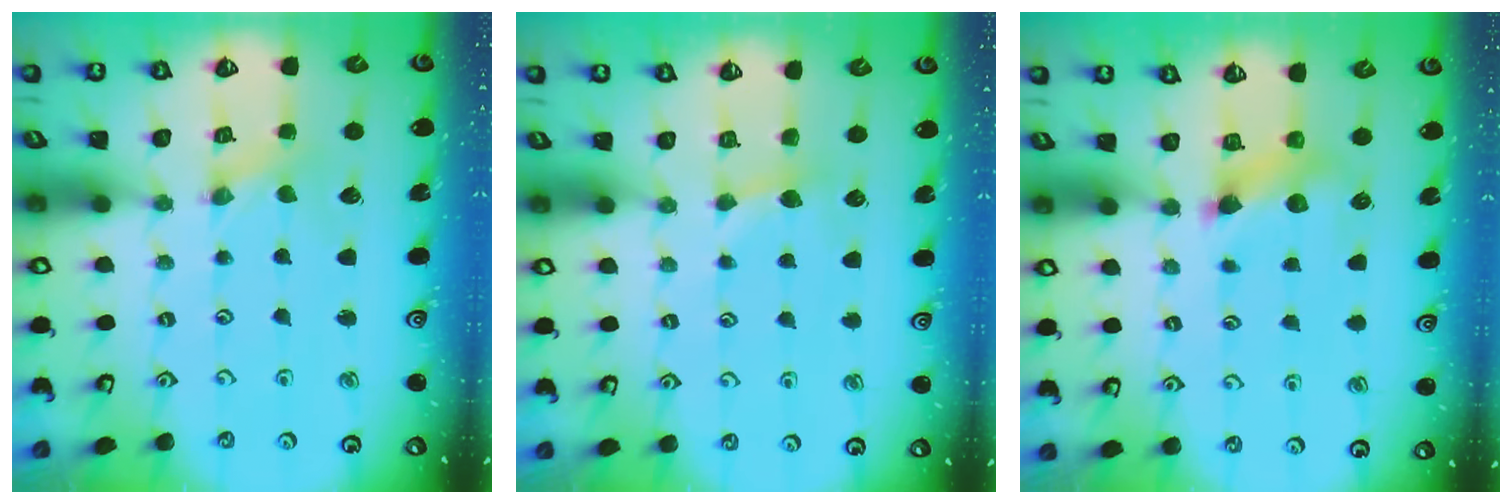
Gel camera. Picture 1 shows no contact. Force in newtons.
{"total": 2.9, "press": 2.9, "slide": 0.4}
{"total": 6.5, "press": 6.5, "slide": 0.2}